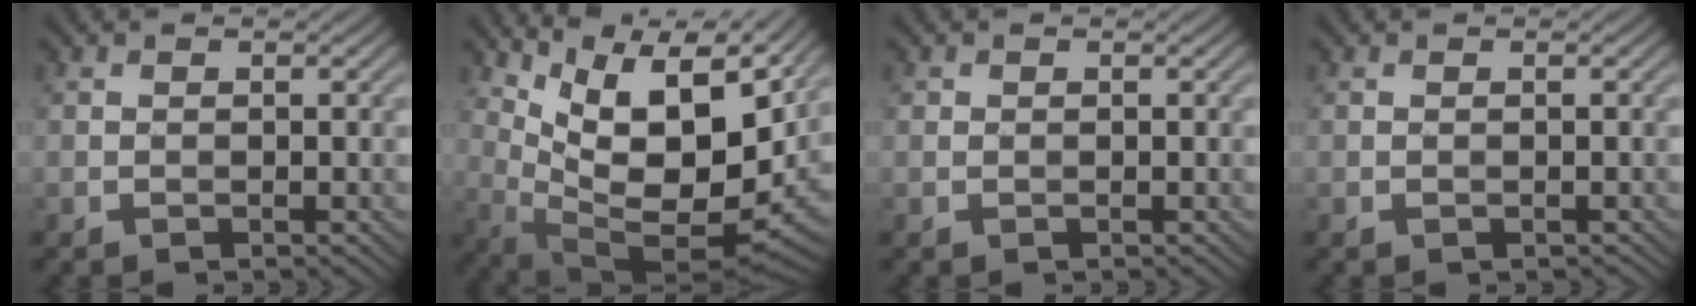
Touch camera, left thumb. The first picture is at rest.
{"total": 14.2, "force": [7.3, 5.3, 10.9], "torque": [-0.209, 0.003, 0.145]}
{"total": 0.7, "force": [0.4, 0.6, 0.1], "torque": [-0.003, 0.001, 0.004]}
{"total": 0.0}